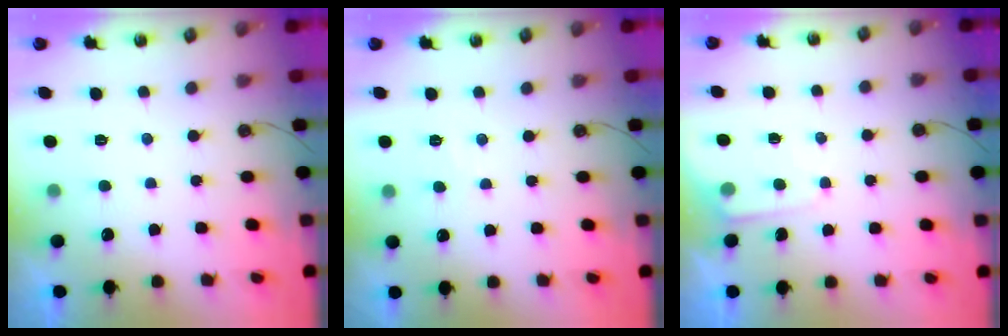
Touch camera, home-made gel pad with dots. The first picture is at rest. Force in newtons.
{"total": 3.3, "press": 3.2, "slide": 0.6}
{"total": 5.1, "press": 5.1, "slide": 0.6}